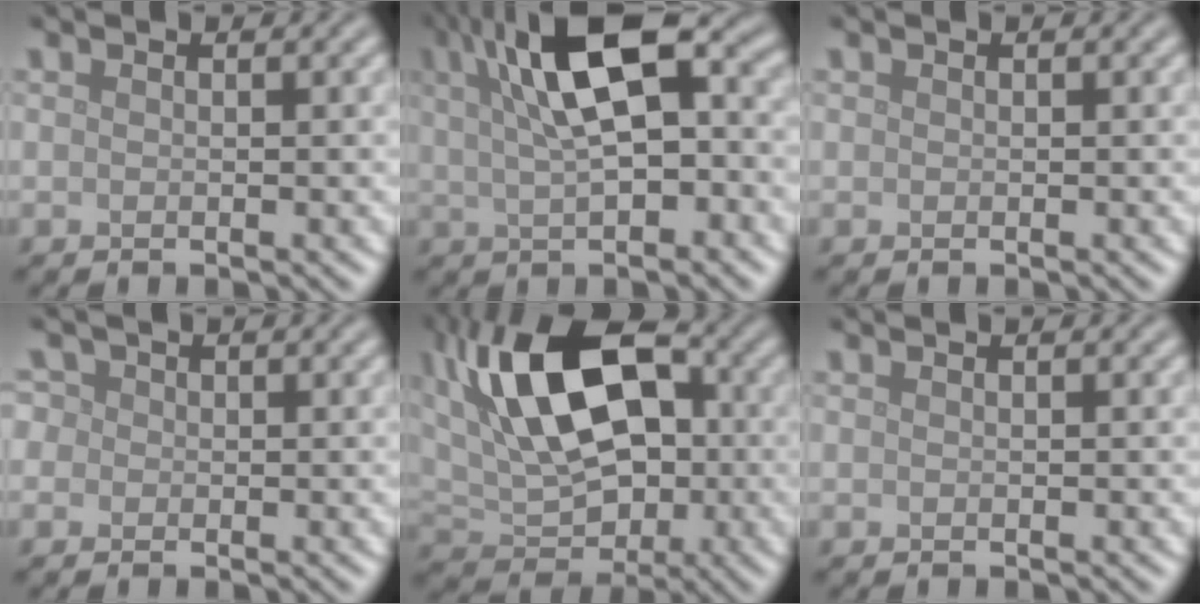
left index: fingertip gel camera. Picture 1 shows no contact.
{"total": 11.2, "force": [3.0, 4.4, 9.8], "torque": [-0.158, 0.017, 0.044]}
{"total": 0.0}
{"total": 3.1, "force": [1.0, 2.7, 1.2], "torque": [-0.008, 0.026, -0.012]}
{"total": 12.5, "force": [2.5, 7.2, 9.9], "torque": [-0.157, 0.017, 0.027]}
{"total": 0.0}